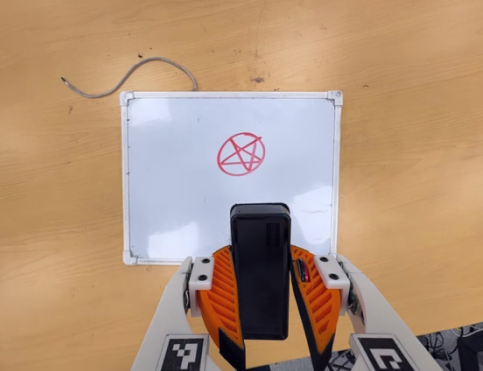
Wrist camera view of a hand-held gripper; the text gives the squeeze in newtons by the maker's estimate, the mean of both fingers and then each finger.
{"total": 9.2, "left": 7.5, "right": 10.9}